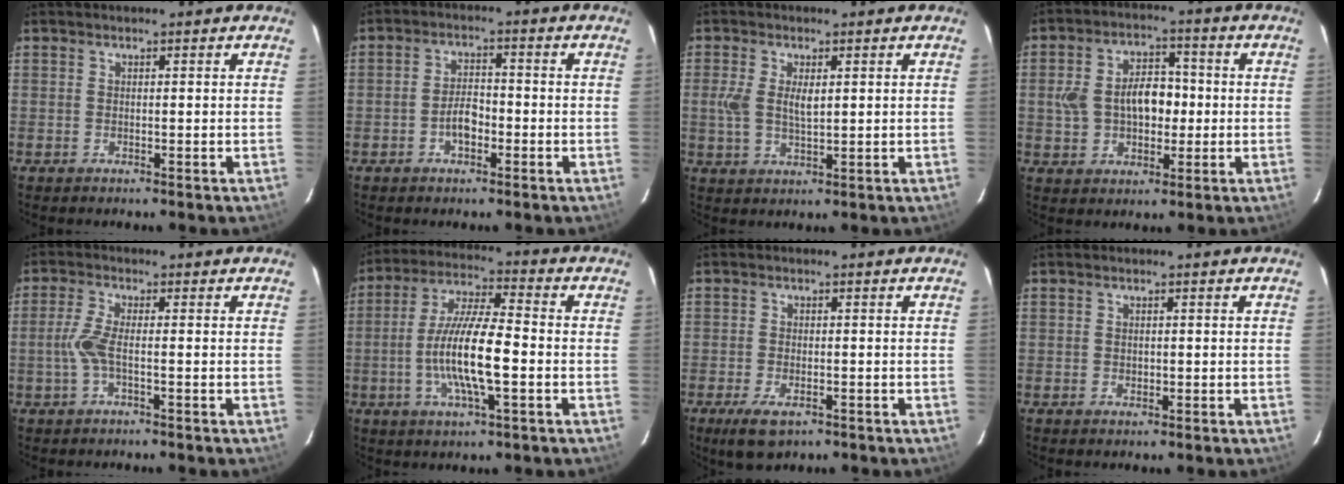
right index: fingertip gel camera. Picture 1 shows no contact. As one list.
[{"total": 4.1, "force": [-1.9, 2.1, 2.9], "torque": [-0.059, 0.008, -0.031]}, {"total": 4.9, "force": [0.7, 2.2, 4.3], "torque": [-0.092, 0.001, 0.011]}, {"total": 10.4, "force": [-0.3, 7.0, 7.7], "torque": [-0.150, 0.021, 0.001]}, {"total": 4.1, "force": [-1.2, 0.5, 3.9], "torque": [-0.095, 0.002, -0.023]}, {"total": 13.0, "force": [-2.9, 2.4, 12.5], "torque": [-0.245, -0.003, -0.057]}, {"total": 5.5, "force": [-3.2, 2.5, 3.7], "torque": [-0.087, -0.016, -0.056]}, {"total": 0.8, "force": [-0.1, 0.7, 0.4], "torque": [-0.007, 0.000, -0.001]}]